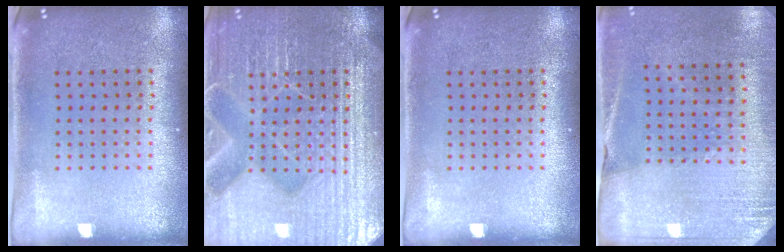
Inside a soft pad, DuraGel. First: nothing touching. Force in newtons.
{"total": 7.6, "press": 7.5, "slide": 1.1}
{"total": 0.0}
{"total": 2.6, "press": 2.5, "slide": 0.8}